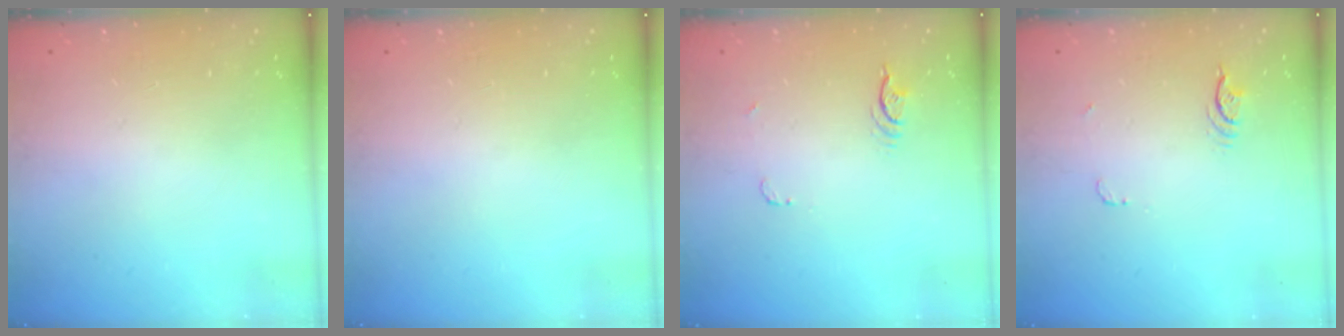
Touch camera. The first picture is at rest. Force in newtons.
{"total": 0.0}
{"total": 3.9, "press": 3.5, "slide": 1.7}
{"total": 3.9, "press": 3.6, "slide": 1.7}